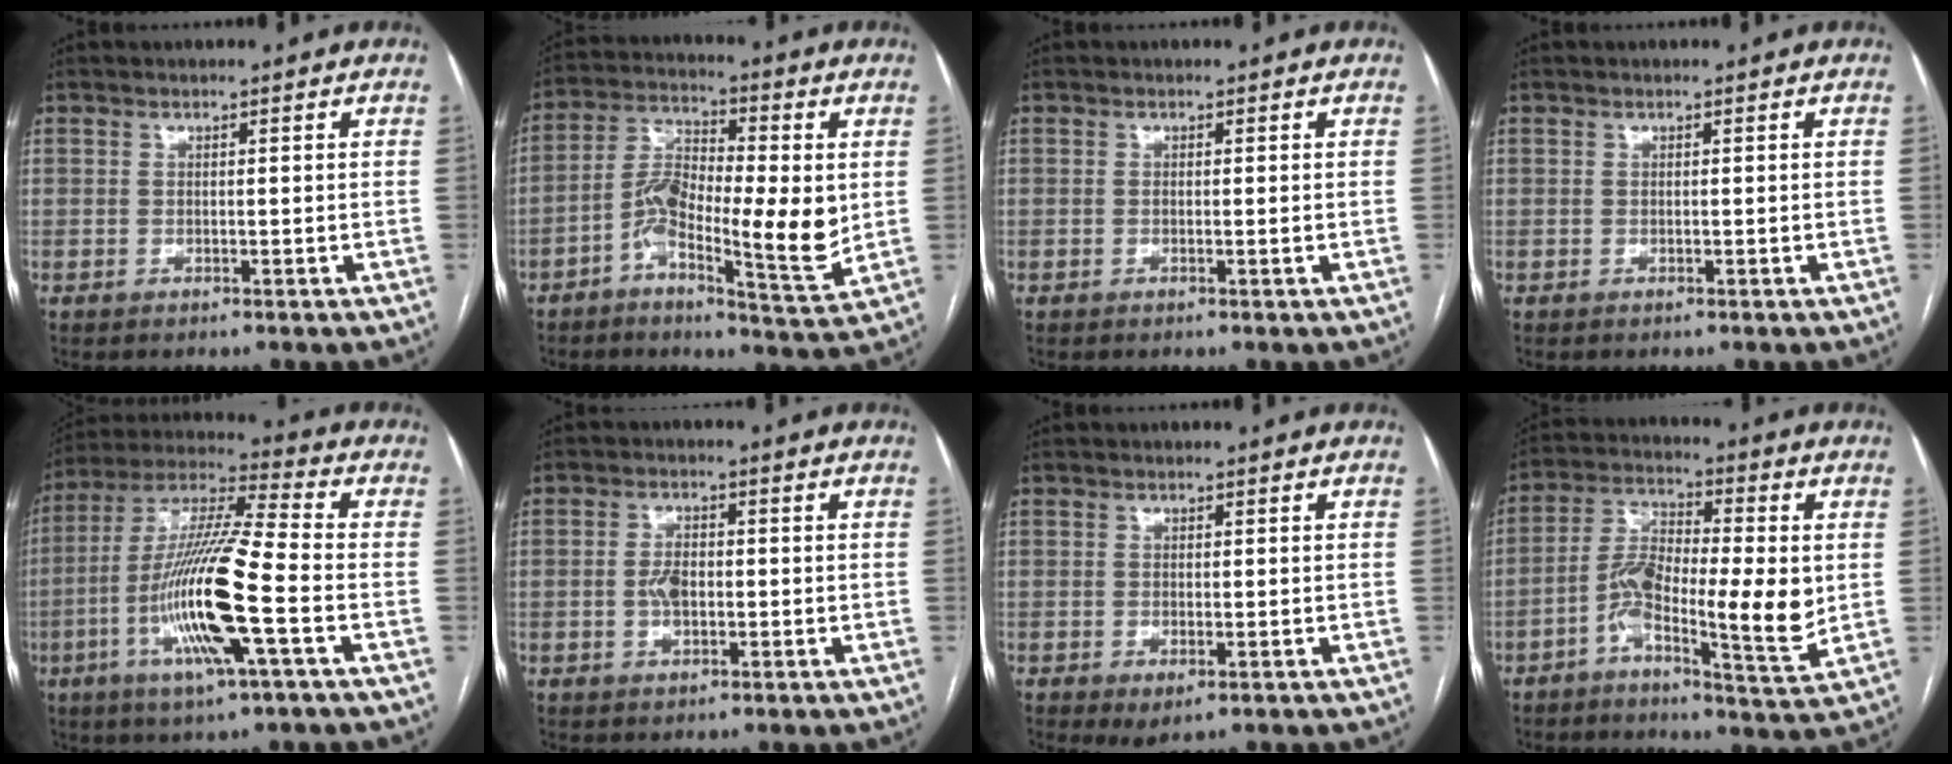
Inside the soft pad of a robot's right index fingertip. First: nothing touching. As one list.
[{"total": 13.1, "force": [-1.9, 3.5, 12.5], "torque": [-0.231, 0.007, -0.038]}, {"total": 0.6, "force": [-0.1, 0.1, 0.6], "torque": [-0.013, -0.002, 0.000]}, {"total": 0.0}, {"total": 17.4, "force": [-4.9, 0.8, 16.6], "torque": [-0.336, -0.009, -0.095]}, {"total": 3.6, "force": [-0.5, 2.0, 3.0], "torque": [-0.061, 0.004, -0.009]}, {"total": 2.7, "force": [-1.2, 1.2, 2.1], "torque": [-0.030, -0.004, -0.009]}, {"total": 12.7, "force": [-2.1, 3.1, 12.1], "torque": [-0.225, 0.007, -0.041]}]